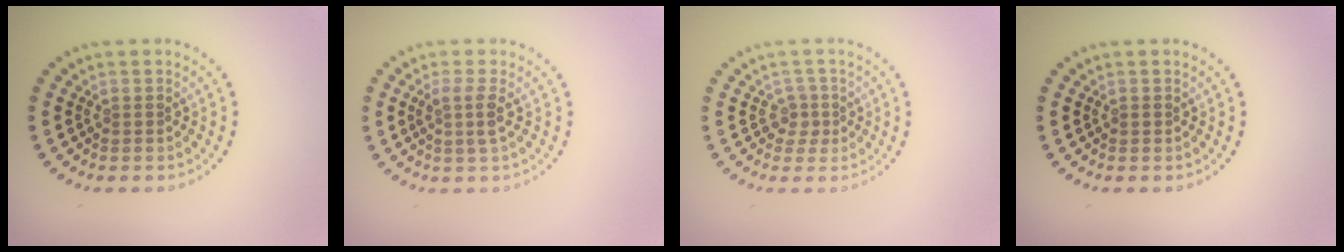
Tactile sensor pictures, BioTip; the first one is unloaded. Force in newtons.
{"total": 1.9, "press": 1.6, "slide": 1.1}
{"total": 1.7, "press": 1.3, "slide": 1.0}
{"total": 0.7, "press": 0.7, "slide": 0.2}